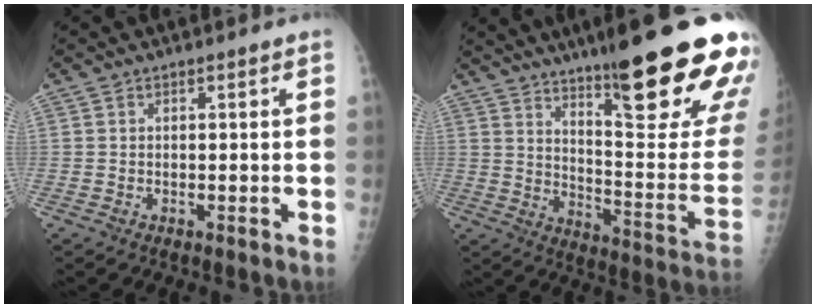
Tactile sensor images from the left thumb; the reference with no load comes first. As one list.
[{"total": 27.7, "force": [17.5, 4.7, 21.0], "torque": [-0.242, -0.088, 0.260]}]